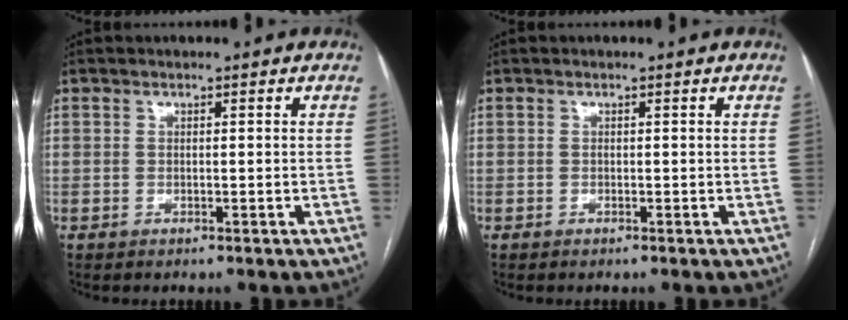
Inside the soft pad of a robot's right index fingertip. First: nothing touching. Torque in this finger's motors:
{"motor_torque": [0.29, -0.01, 0.02, 0.01]}